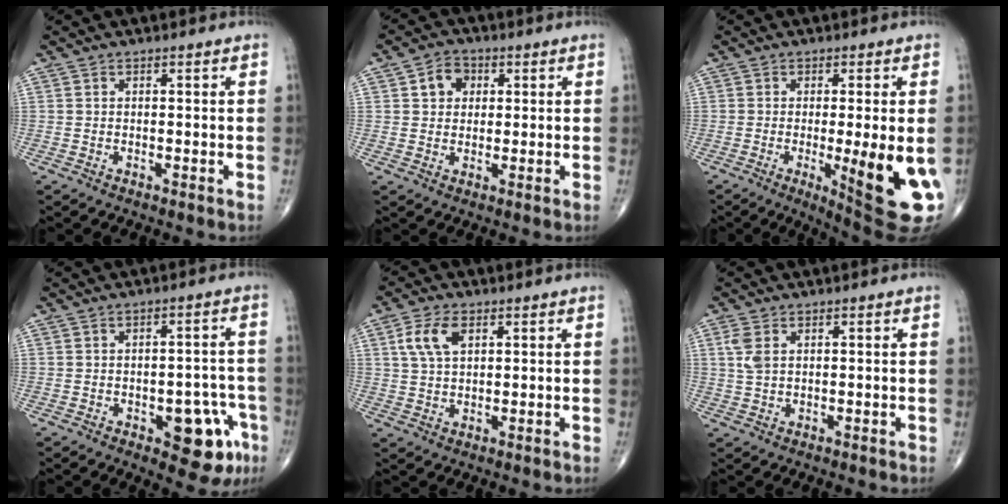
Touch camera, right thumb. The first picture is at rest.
{"total": 4.9, "force": [1.4, 4.0, 2.5], "torque": [-0.017, 0.003, 0.018]}
{"total": 14.6, "force": [-3.1, 2.7, 14.0], "torque": [-0.156, -0.025, -0.030]}
{"total": 10.4, "force": [-4.2, 4.8, 8.1], "torque": [-0.060, 0.025, -0.045]}
{"total": 6.4, "force": [2.3, 3.6, 4.8], "torque": [-0.096, 0.000, 0.045]}
{"total": 3.3, "force": [1.1, 1.8, 2.5], "torque": [-0.064, 0.005, 0.027]}